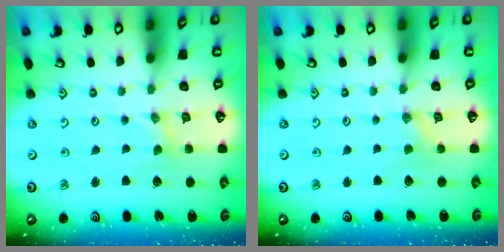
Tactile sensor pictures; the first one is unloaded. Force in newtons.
{"total": 0.0}